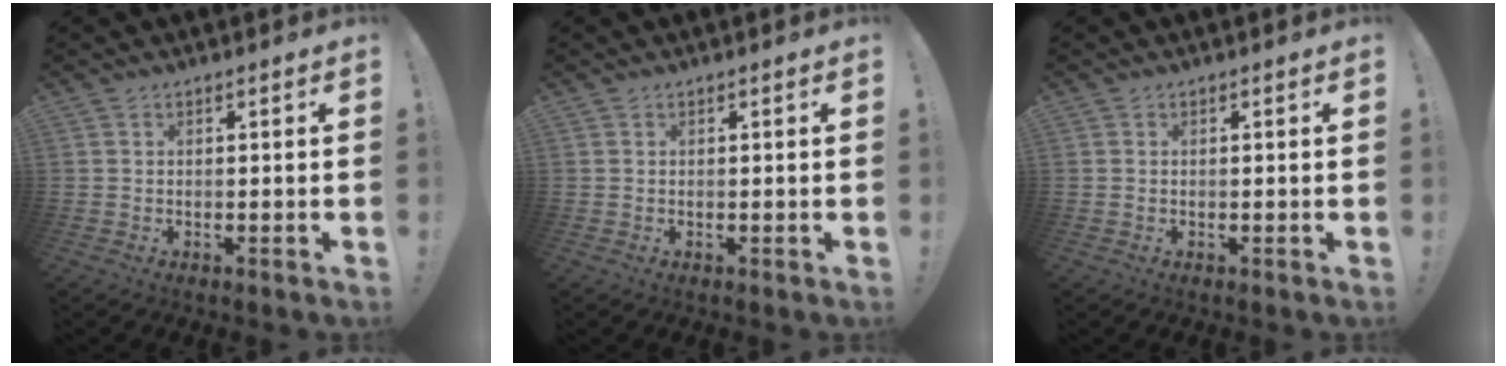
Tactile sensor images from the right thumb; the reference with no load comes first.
{"total": 0.0}
{"total": 0.0}